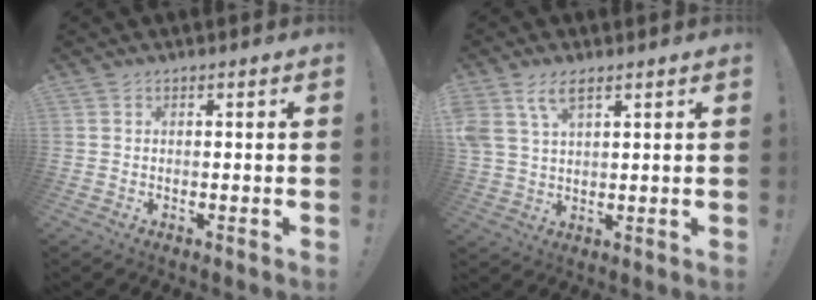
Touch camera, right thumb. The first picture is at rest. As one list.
[{"total": 7.1, "force": [4.0, 3.5, 4.7], "torque": [-0.096, -0.006, 0.078]}]